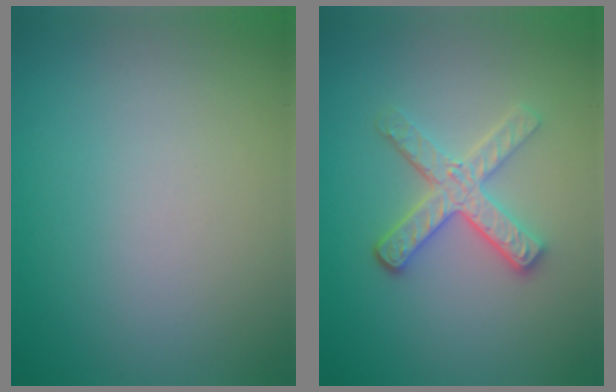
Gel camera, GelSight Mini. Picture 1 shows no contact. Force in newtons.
{"total": 3.6, "press": 3.1, "slide": 1.8}